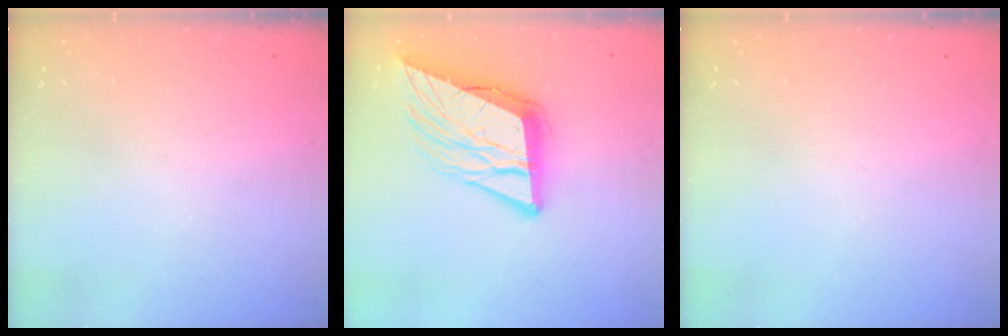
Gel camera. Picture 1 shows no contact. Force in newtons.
{"total": 15.3, "press": 15.1, "slide": 2.7}
{"total": 0.0}